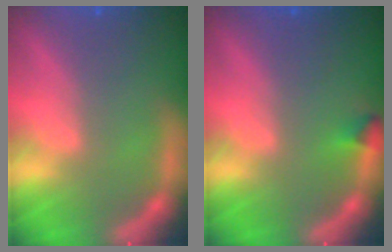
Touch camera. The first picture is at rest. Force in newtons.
{"total": 0.9}